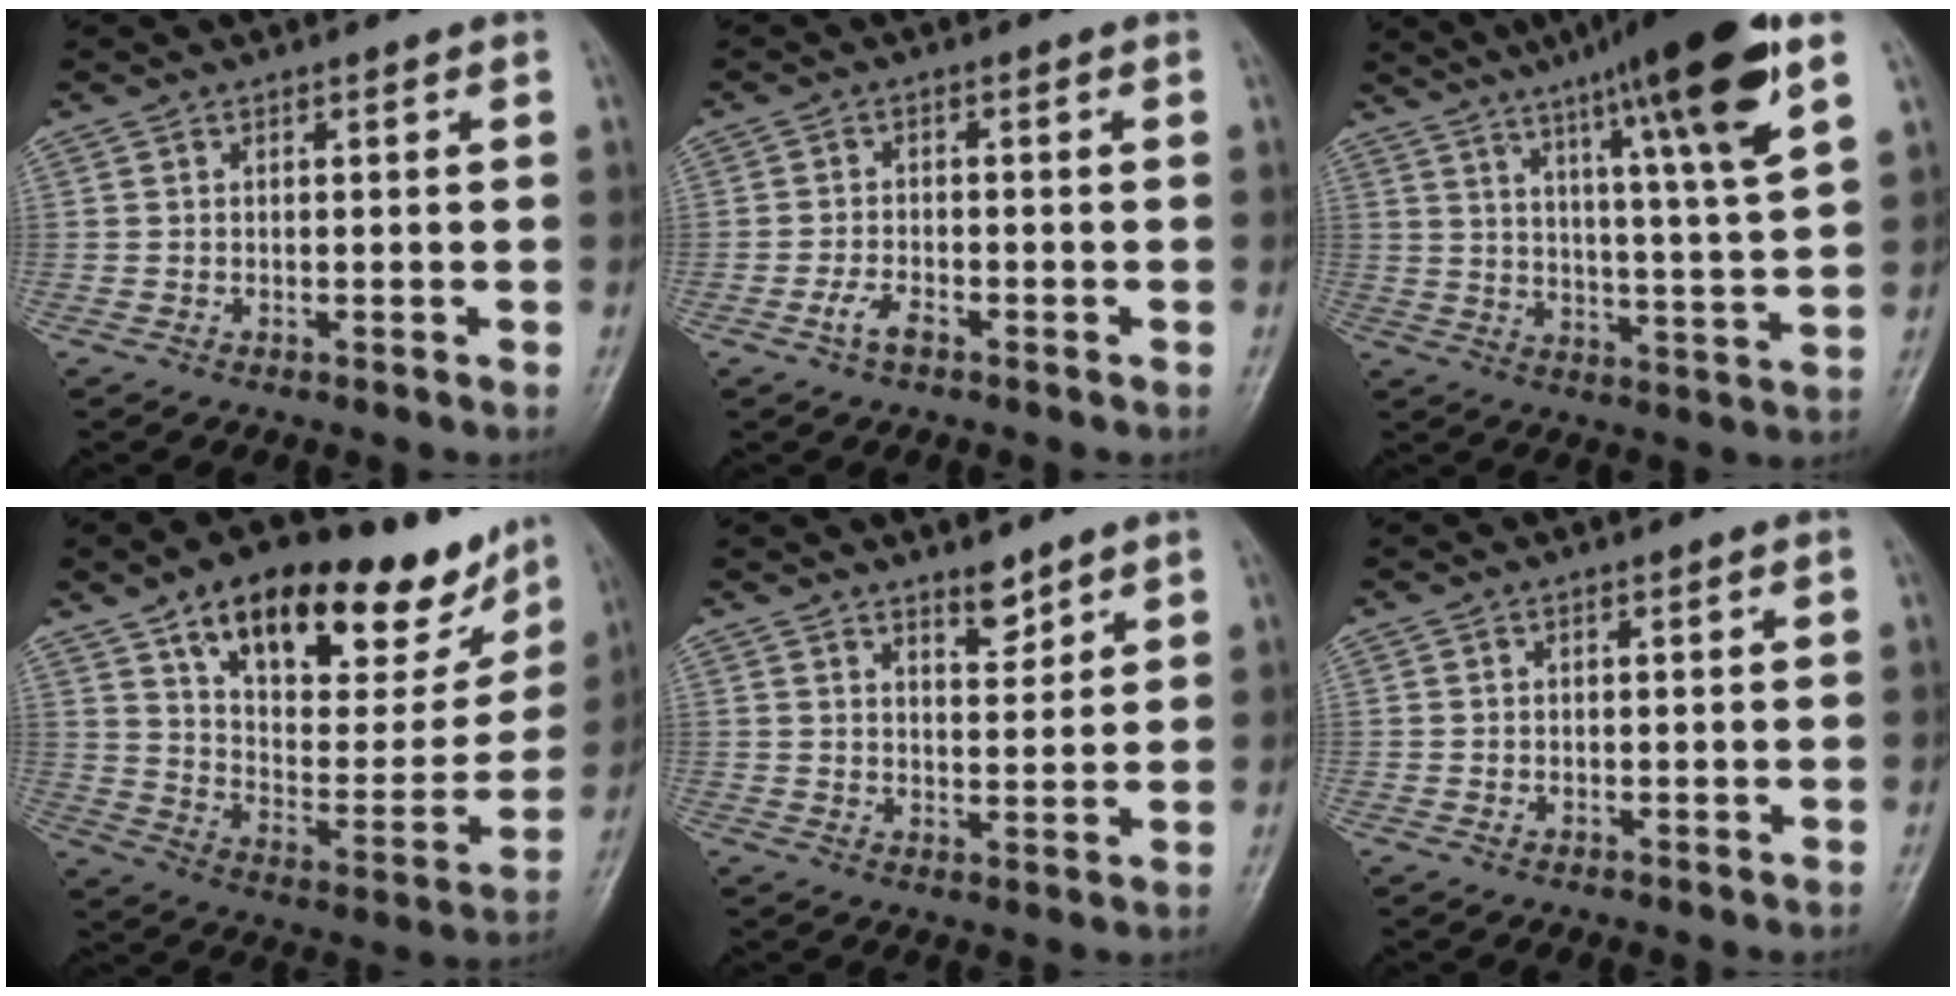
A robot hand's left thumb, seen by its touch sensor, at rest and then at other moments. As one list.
[{"total": 3.1, "force": [-1.8, 1.3, 2.1], "torque": [-0.045, 0.012, -0.035]}, {"total": 20.3, "force": [11.7, 1.3, 16.6], "torque": [-0.241, -0.035, 0.175]}, {"total": 27.8, "force": [17.7, 11.8, 17.8], "torque": [-0.213, -0.040, 0.278]}, {"total": 4.4, "force": [3.4, 1.6, 2.3], "torque": [-0.021, -0.027, 0.056]}, {"total": 0.5, "force": [0.1, 0.4, 0.4], "torque": [-0.006, 0.002, 0.004]}]